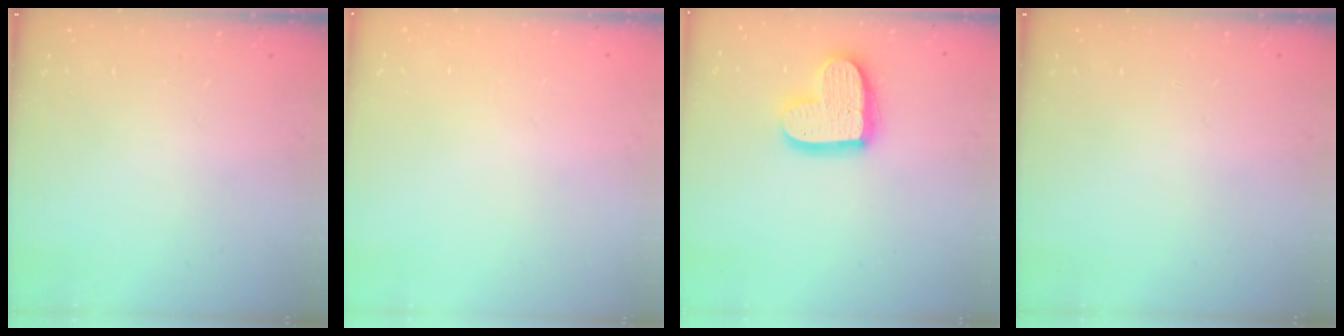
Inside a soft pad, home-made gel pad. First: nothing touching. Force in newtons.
{"total": 0.0}
{"total": 16.2, "press": 16.1, "slide": 1.3}
{"total": 0.0}